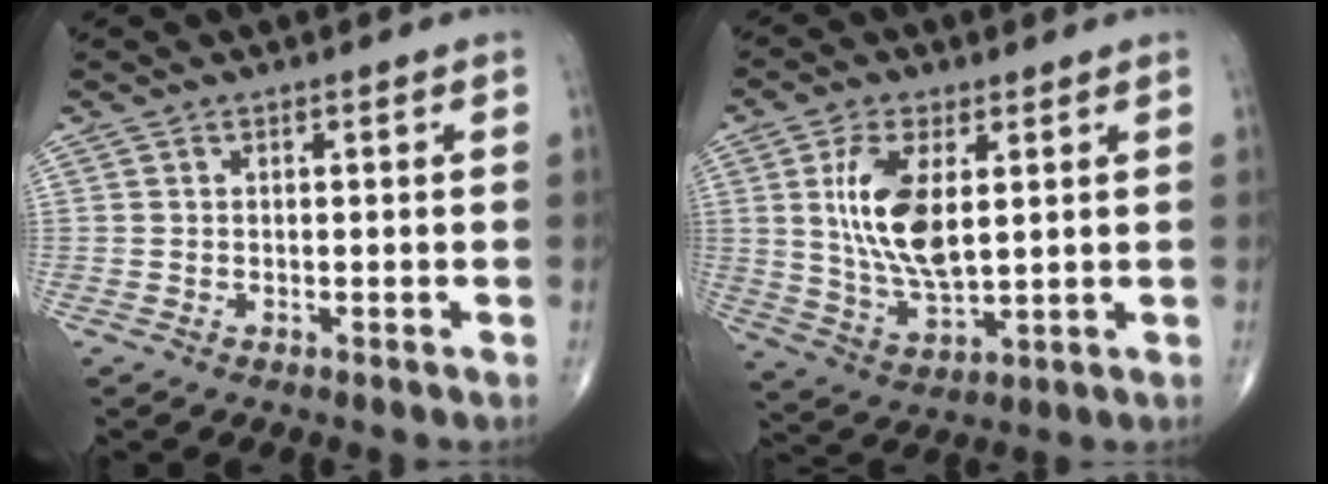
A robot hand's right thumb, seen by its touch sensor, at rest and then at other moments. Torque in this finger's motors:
{"motor_torque": [-0.28, 0.78, 1.38, 0.42, 0.43]}